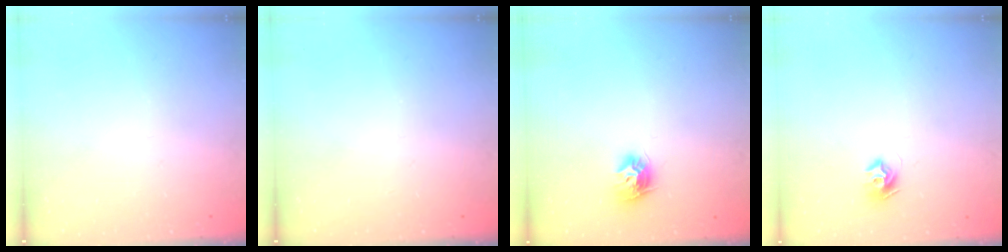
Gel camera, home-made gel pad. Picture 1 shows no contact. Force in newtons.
{"total": 0.0}
{"total": 8.7, "press": 8.7, "slide": 0.3}
{"total": 7.6, "press": 7.6, "slide": 0.2}